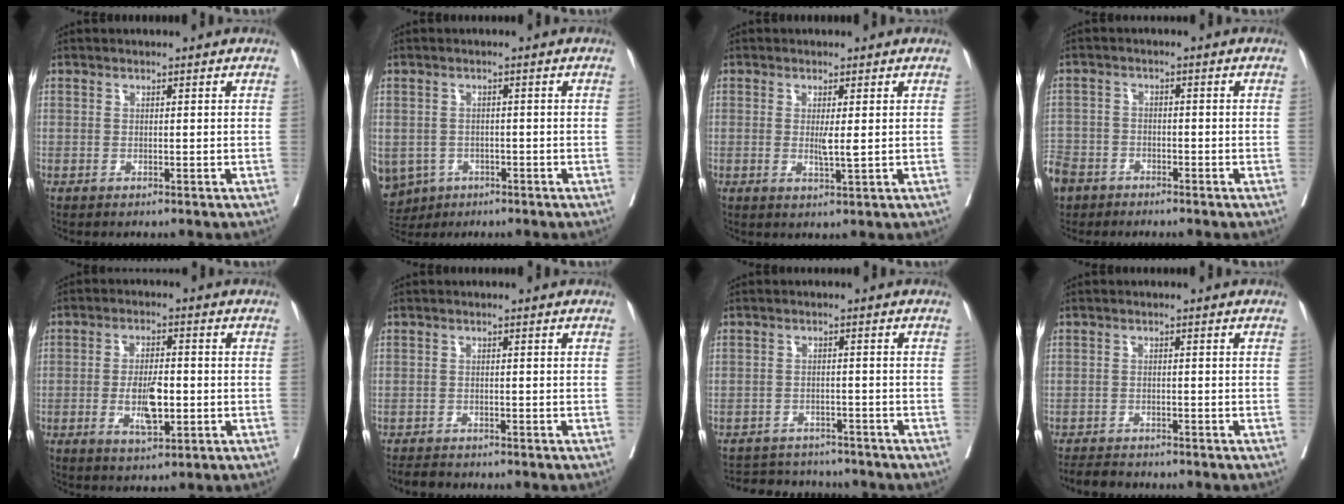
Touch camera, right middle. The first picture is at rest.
{"total": 8.1, "force": [-3.9, 7.0, 1.6], "torque": [-0.070, -0.006, -0.050]}
{"total": 2.3, "force": [0.2, 0.0, 2.3], "torque": [-0.046, -0.007, 0.005]}
{"total": 8.0, "force": [-5.7, 5.4, 1.6], "torque": [-0.079, -0.005, -0.112]}
{"total": 6.5, "force": [-1.4, 2.1, 5.9], "torque": [-0.111, -0.006, -0.019]}
{"total": 2.8, "force": [-2.5, 1.0, 0.7], "torque": [-0.013, -0.006, -0.038]}
{"total": 8.1, "force": [-7.7, 2.4, 1.0], "torque": [-0.016, 0.011, -0.102]}
{"total": 4.0, "force": [-3.8, 1.1, 0.9], "torque": [-0.015, -0.009, -0.060]}